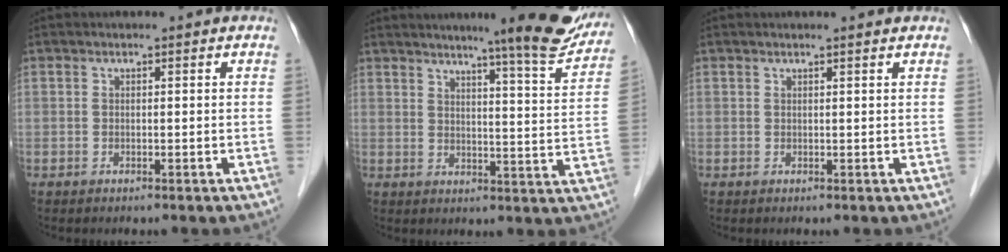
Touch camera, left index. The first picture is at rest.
{"total": 12.8, "force": [10.8, 0.4, 7.0], "torque": [-0.075, -0.021, 0.121]}
{"total": 0.9, "force": [0.8, -0.1, 0.4], "torque": [-0.014, 0.003, 0.015]}